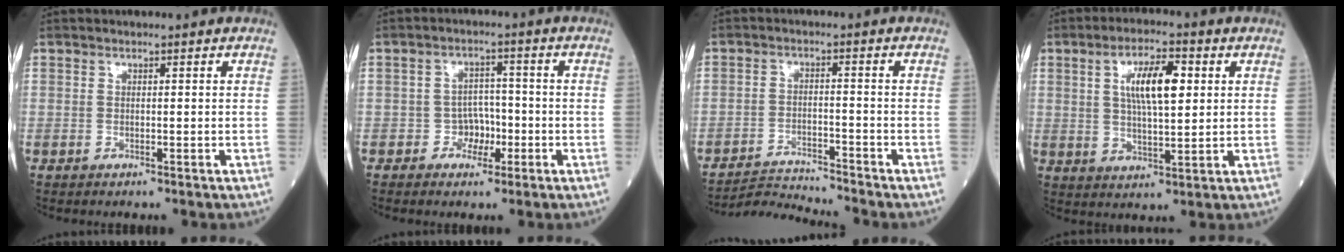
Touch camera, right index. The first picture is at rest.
{"total": 3.7, "force": [-1.5, 3.0, 1.6], "torque": [-0.015, 0.011, -0.024]}
{"total": 5.8, "force": [-5.5, -1.8, -0.8], "torque": [0.009, -0.012, -0.101]}
{"total": 8.7, "force": [2.4, 2.4, 8.0], "torque": [-0.143, 0.009, 0.042]}